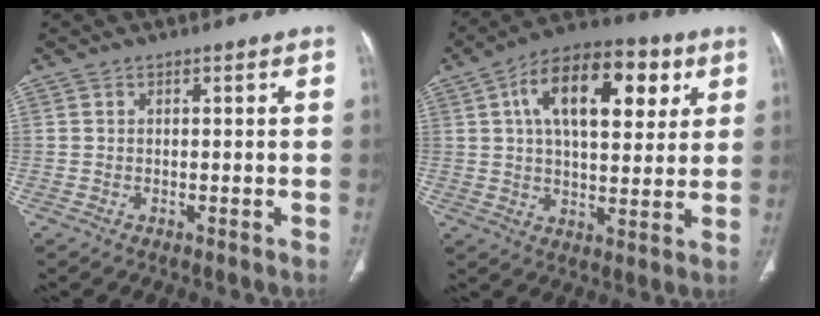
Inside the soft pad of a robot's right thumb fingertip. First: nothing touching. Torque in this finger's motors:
{"motor_torque": [-0.95, 1.66, 0.98, 0.51, 0.13]}